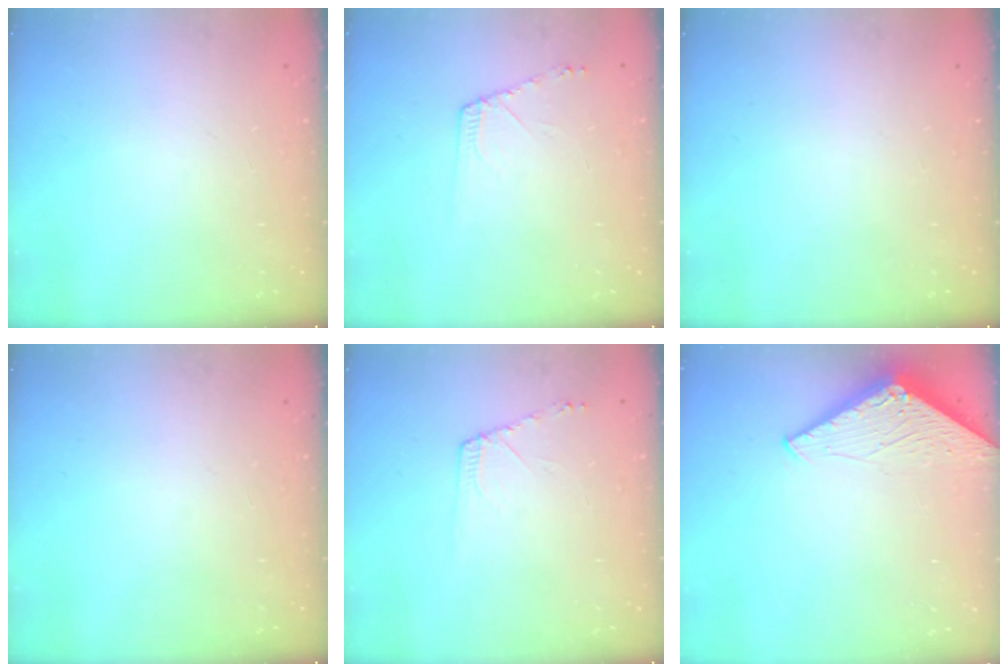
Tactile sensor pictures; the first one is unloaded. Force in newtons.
{"total": 4.7, "press": 4.6, "slide": 0.7}
{"total": 0.0}
{"total": 0.0}
{"total": 4.7, "press": 4.6, "slide": 0.7}
{"total": 2.9, "press": 2.9, "slide": 0.2}